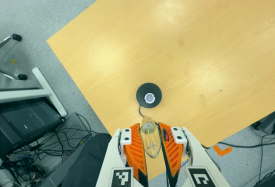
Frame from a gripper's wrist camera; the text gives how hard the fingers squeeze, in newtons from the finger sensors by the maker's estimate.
{"total": 21.7, "left": 24.2, "right": 19.3}